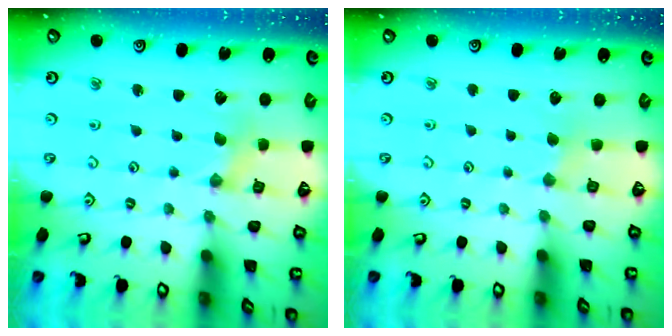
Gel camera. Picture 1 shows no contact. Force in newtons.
{"total": 2.2, "press": 2.2, "slide": 0.3}